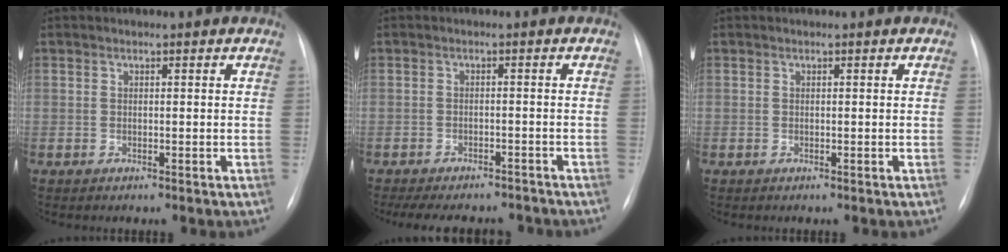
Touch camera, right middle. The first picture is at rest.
{"total": 12.3, "force": [-10.9, 3.7, 4.4], "torque": [-0.081, 0.004, -0.136]}
{"total": 0.0}